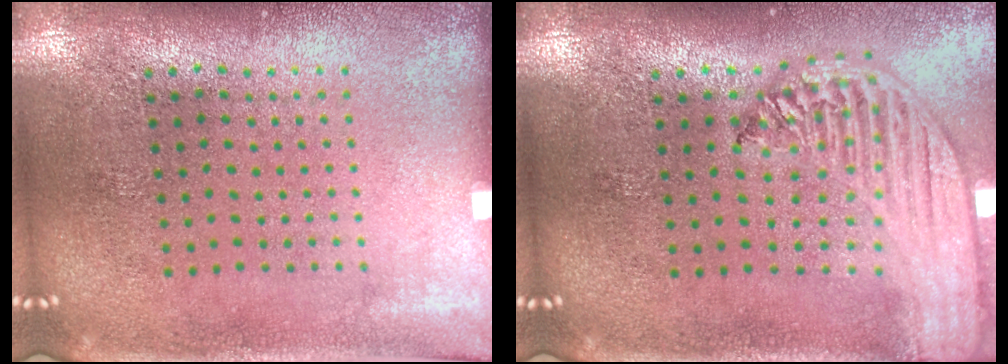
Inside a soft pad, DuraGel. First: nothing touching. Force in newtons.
{"total": 2.6, "press": 2.1, "slide": 1.4}